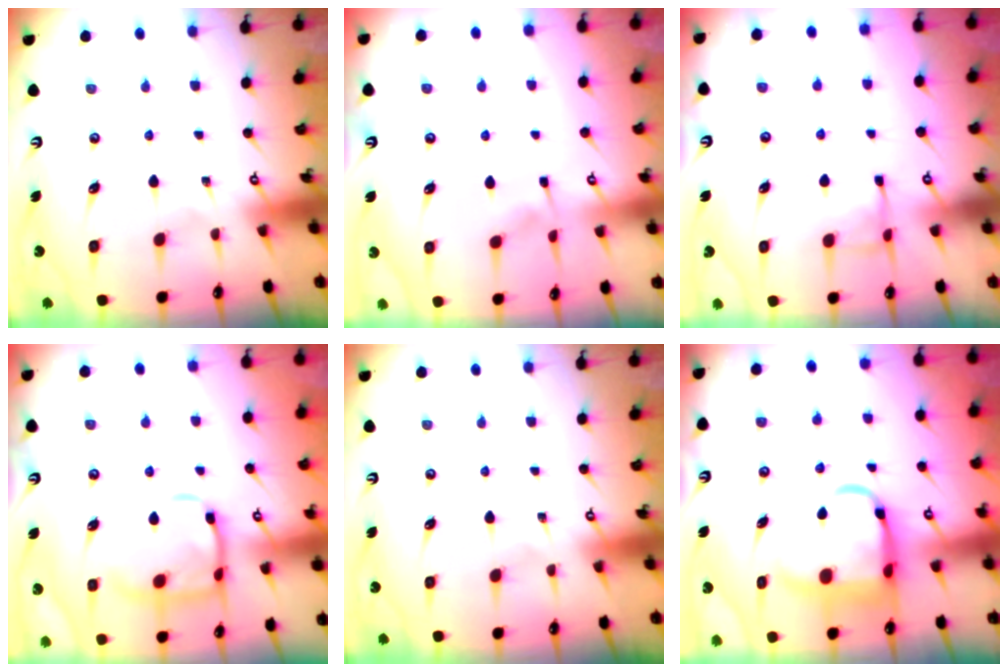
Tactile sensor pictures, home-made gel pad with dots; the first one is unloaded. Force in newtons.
{"total": 2.6, "press": 2.5, "slide": 0.6}
{"total": 4.8, "press": 4.7, "slide": 0.7}
{"total": 13.3, "press": 13.3, "slide": 1.1}
{"total": 0.0}
{"total": 10.6, "press": 10.6, "slide": 1.1}